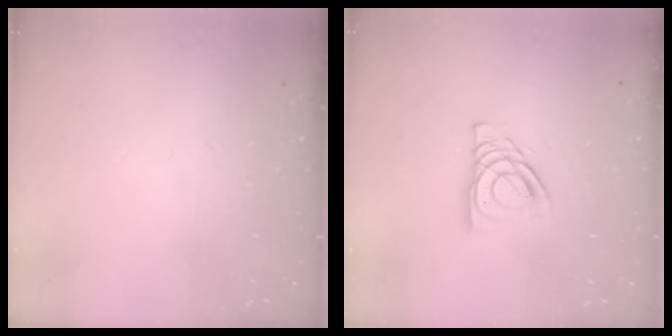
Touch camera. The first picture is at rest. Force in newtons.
{"total": 11.3, "press": 11.1, "slide": 1.6}